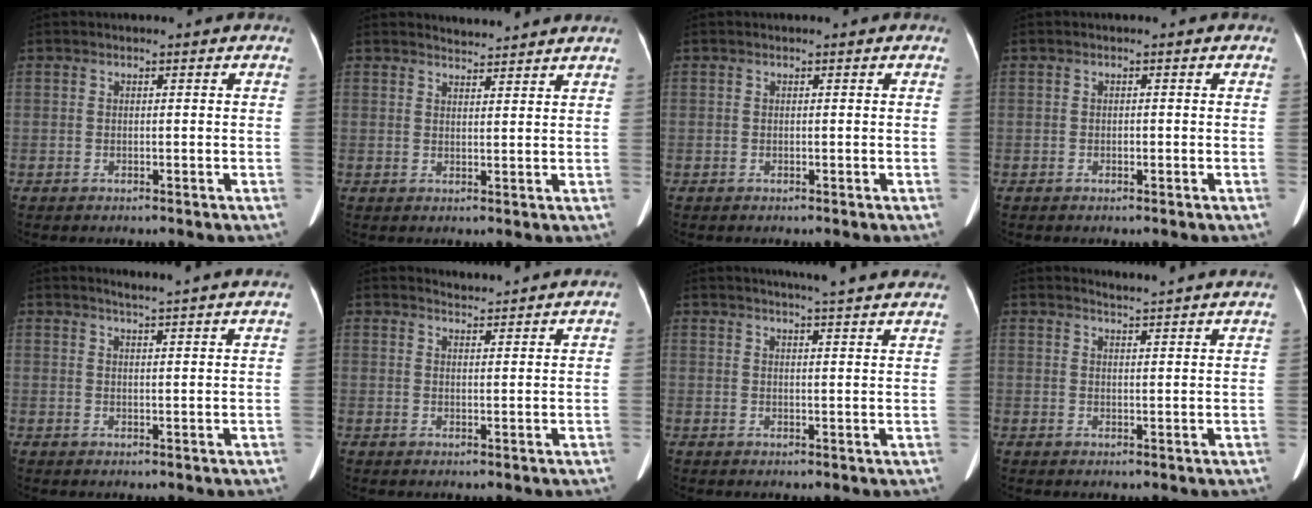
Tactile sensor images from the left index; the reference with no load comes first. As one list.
[{"total": 3.4, "force": [3.4, -0.3, 0.0], "torque": [-0.008, 0.005, 0.045]}, {"total": 0.0}, {"total": 0.5, "force": [-0.2, 0.2, 0.4], "torque": [-0.008, 0.001, -0.003]}, {"total": 8.4, "force": [7.7, -0.8, 3.3], "torque": [-0.046, 0.007, 0.083]}, {"total": 3.9, "force": [3.9, -0.4, 0.0], "torque": [-0.009, 0.004, 0.049]}, {"total": 9.0, "force": [8.0, 0.1, 4.2], "torque": [-0.056, 0.020, 0.084]}, {"total": 8.8, "force": [8.5, -0.7, 1.8], "torque": [-0.028, -0.009, 0.090]}]